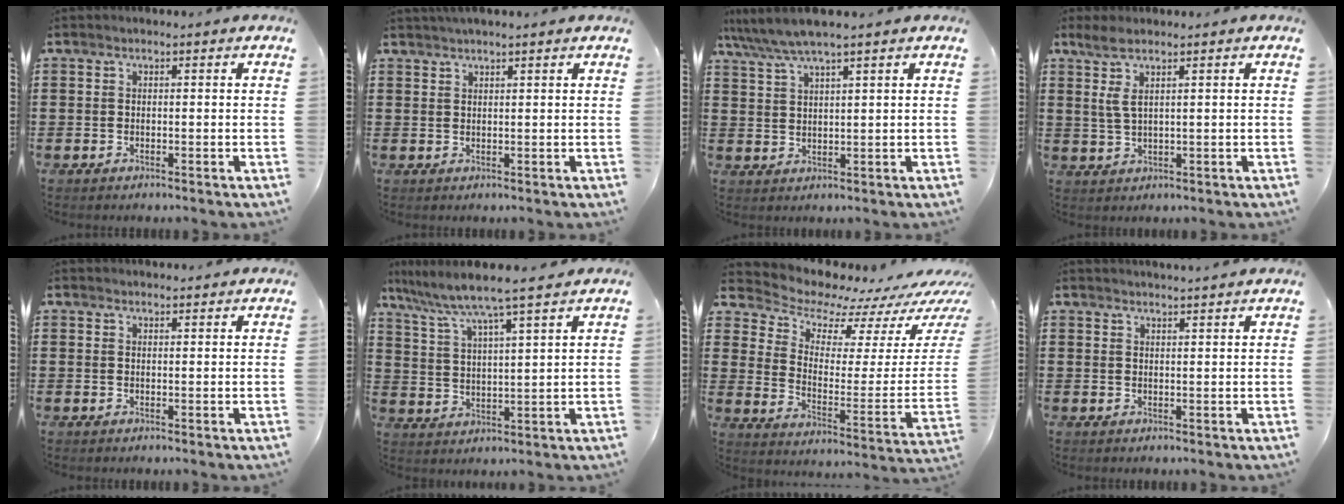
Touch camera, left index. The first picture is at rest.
{"total": 1.4, "force": [1.3, -0.1, 0.4], "torque": [-0.010, 0.001, 0.026]}
{"total": 4.7, "force": [3.8, 0.2, 2.8], "torque": [-0.064, -0.008, 0.069]}
{"total": 3.3, "force": [1.6, 0.6, 2.8], "torque": [-0.069, -0.002, 0.025]}
{"total": 1.4, "force": [1.4, 0.1, 0.1], "torque": [-0.005, 0.000, 0.027]}
{"total": 6.2, "force": [5.4, -0.7, 2.9], "torque": [-0.081, -0.040, 0.085]}
{"total": 7.0, "force": [6.5, 2.5, 0.8], "torque": [-0.037, -0.077, 0.109]}
{"total": 2.0, "force": [1.9, -0.4, 0.1], "torque": [-0.004, -0.004, 0.038]}